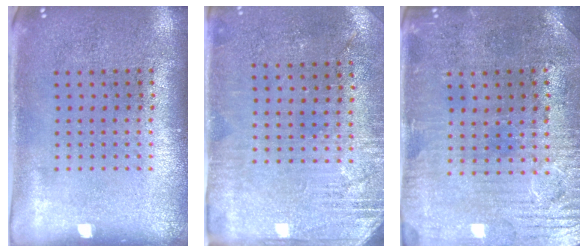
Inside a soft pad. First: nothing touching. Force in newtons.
{"total": 2.8, "press": 2.5, "slide": 1.2}
{"total": 1.3, "press": 1.2, "slide": 0.6}